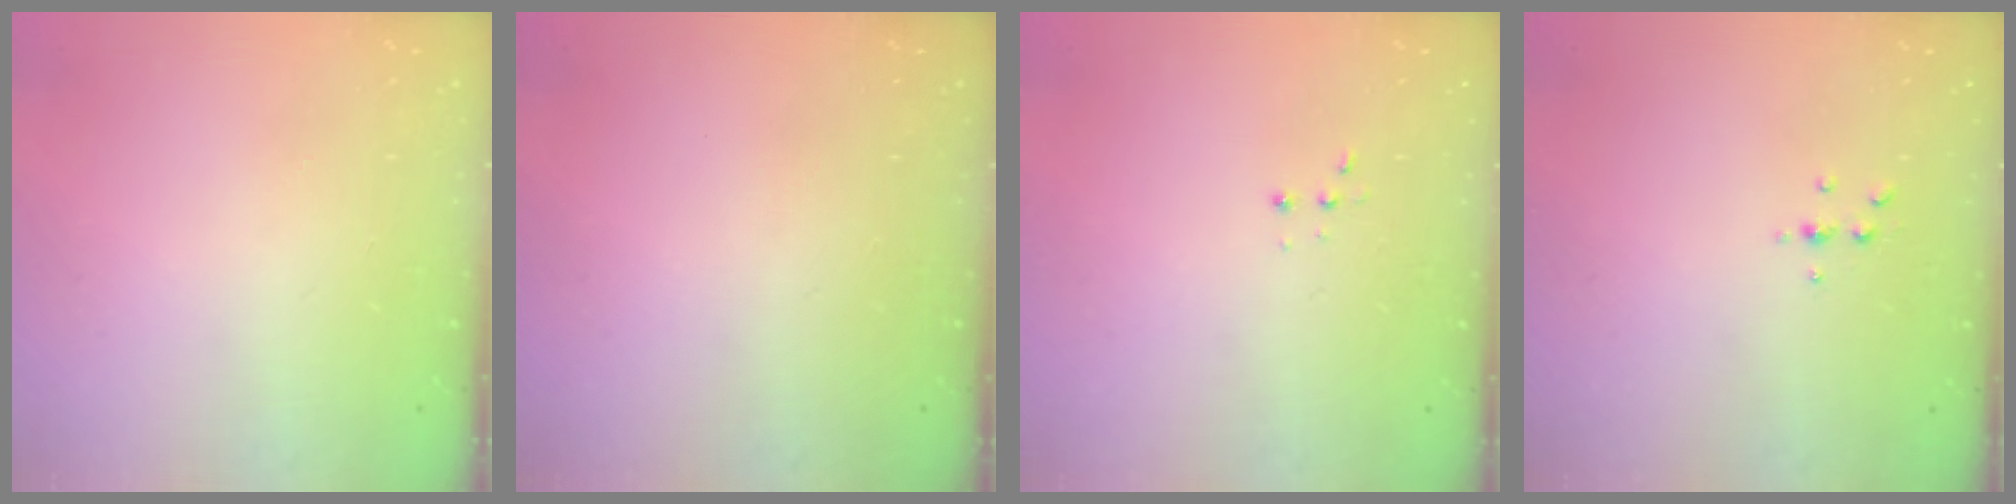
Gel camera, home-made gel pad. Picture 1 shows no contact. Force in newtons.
{"total": 0.0}
{"total": 2.7, "press": 2.7, "slide": 0.5}
{"total": 3.8, "press": 3.7, "slide": 0.5}